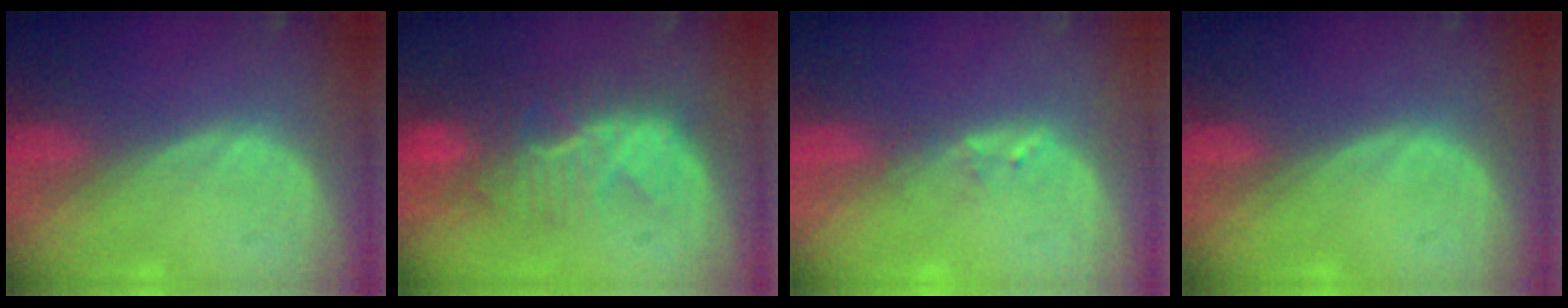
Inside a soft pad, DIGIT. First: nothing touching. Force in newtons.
{"total": 9.9, "press": 8.7, "slide": 4.7}
{"total": 1.2, "press": 1.1, "slide": 0.2}
{"total": 0.0}